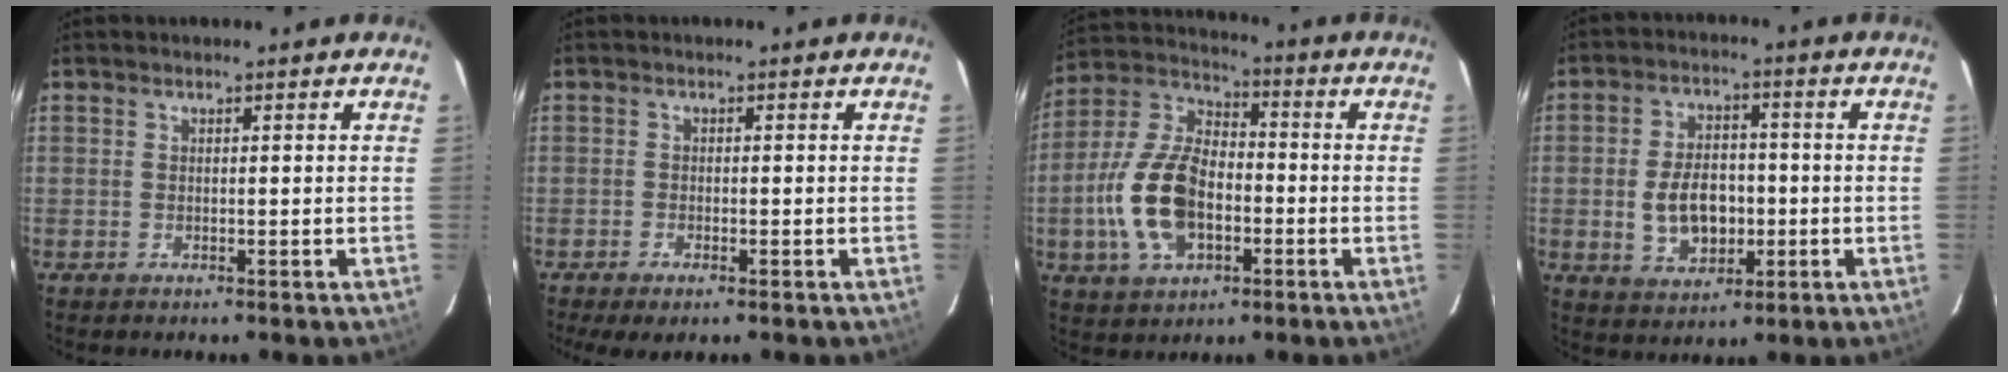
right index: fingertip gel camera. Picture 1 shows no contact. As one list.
[{"total": 3.6, "force": [-2.4, 1.1, 2.5], "torque": [-0.062, -0.013, -0.044]}, {"total": 15.8, "force": [-4.1, 9.1, 12.2], "torque": [-0.261, 0.010, -0.070]}, {"total": 9.4, "force": [-1.5, 6.1, 7.0], "torque": [-0.139, 0.010, -0.014]}]